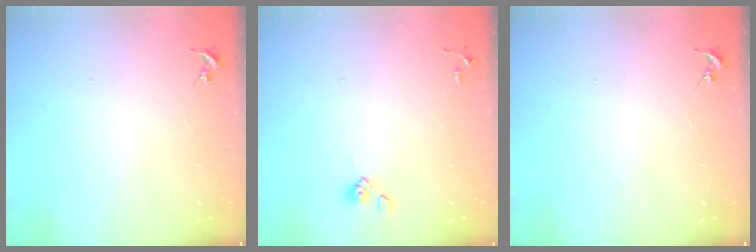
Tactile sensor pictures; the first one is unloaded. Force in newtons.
{"total": 4.6, "press": 4.1, "slide": 2.1}
{"total": 0.0}